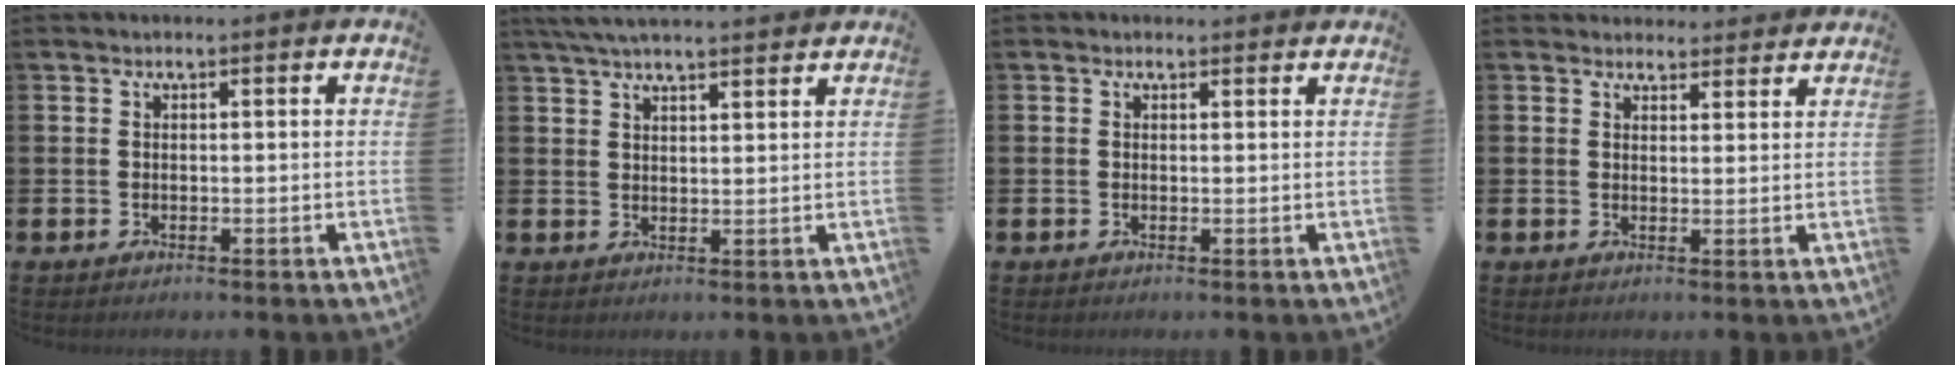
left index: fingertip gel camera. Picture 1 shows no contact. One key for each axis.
{"total": 5.0, "fx": 4.6, "fy": 0.6, "fz": 1.9, "tx": -0.043, "ty": -0.012, "tz": 0.084}
{"total": 0.5, "fx": 0.4, "fy": 0.3, "fz": 0.1, "tx": 0.005, "ty": 0.002, "tz": 0.005}
{"total": 2.9, "fx": 2.8, "fy": 0.8, "fz": -0.2, "tx": 0.005, "ty": -0.015, "tz": 0.049}